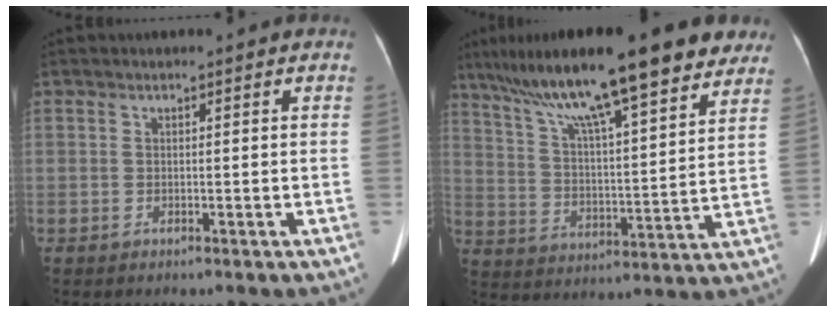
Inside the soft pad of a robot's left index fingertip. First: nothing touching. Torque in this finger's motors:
{"motor_torque": [0.42, -1.72, 1.06, 0.21]}